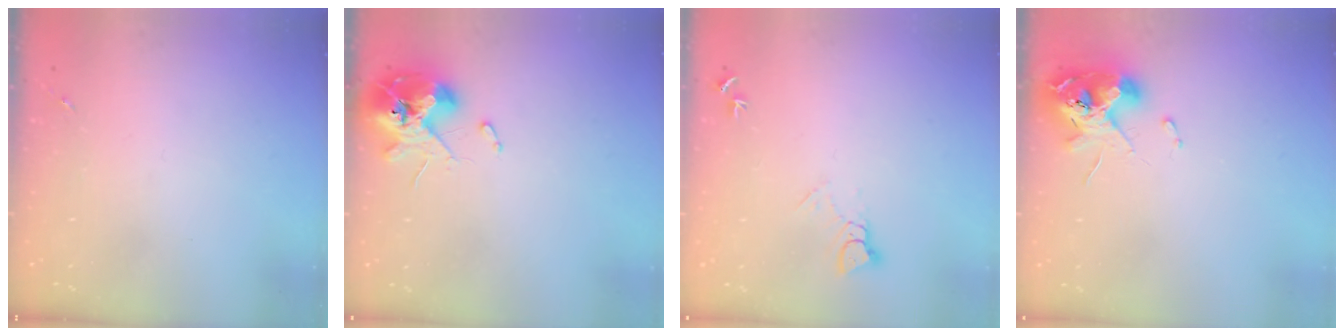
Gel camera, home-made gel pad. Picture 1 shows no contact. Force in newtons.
{"total": 13.0, "press": 12.8, "slide": 1.8}
{"total": 4.1, "press": 4.1, "slide": 0.3}
{"total": 10.9, "press": 10.8, "slide": 1.8}